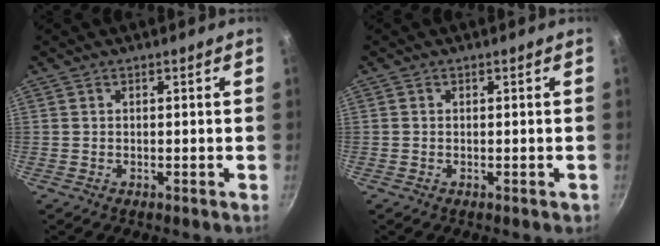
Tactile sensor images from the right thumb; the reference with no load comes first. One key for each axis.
{"total": 0.6, "fx": -0.2, "fy": 0.5, "fz": 0.3, "tx": -0.002, "ty": 0.001, "tz": -0.003}